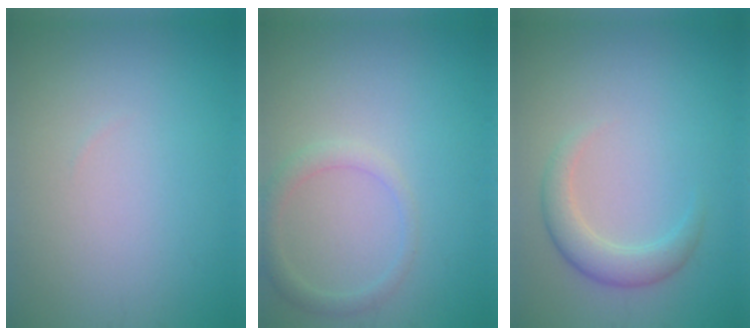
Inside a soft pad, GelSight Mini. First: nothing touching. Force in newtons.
{"total": 1.9, "press": 1.9, "slide": 0.1}
{"total": 2.7, "press": 2.7, "slide": 0.2}